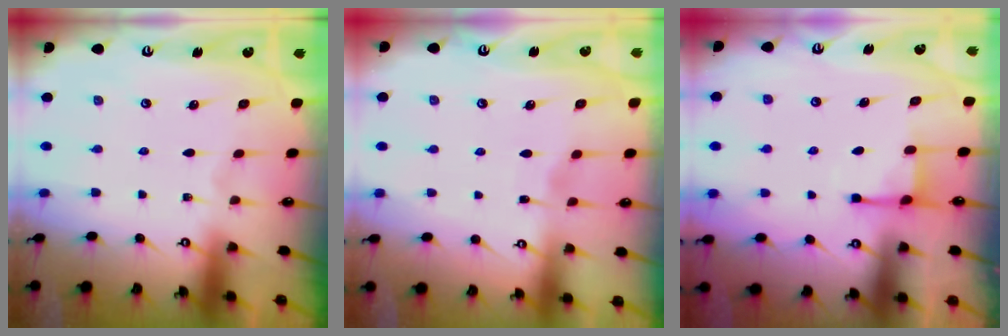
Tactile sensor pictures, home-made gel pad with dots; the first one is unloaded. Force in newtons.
{"total": 2.6, "press": 2.6, "slide": 0.4}
{"total": 2.5, "press": 2.4, "slide": 0.5}